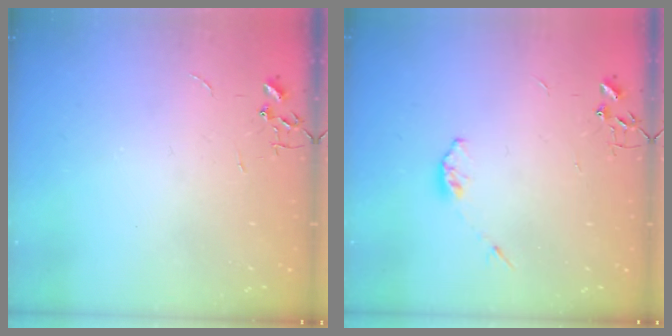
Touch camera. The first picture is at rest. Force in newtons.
{"total": 3.6, "press": 3.5, "slide": 0.6}